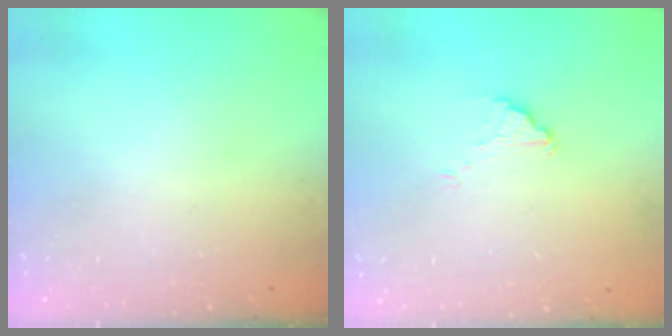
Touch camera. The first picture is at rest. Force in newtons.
{"total": 1.5, "press": 1.5, "slide": 0.1}